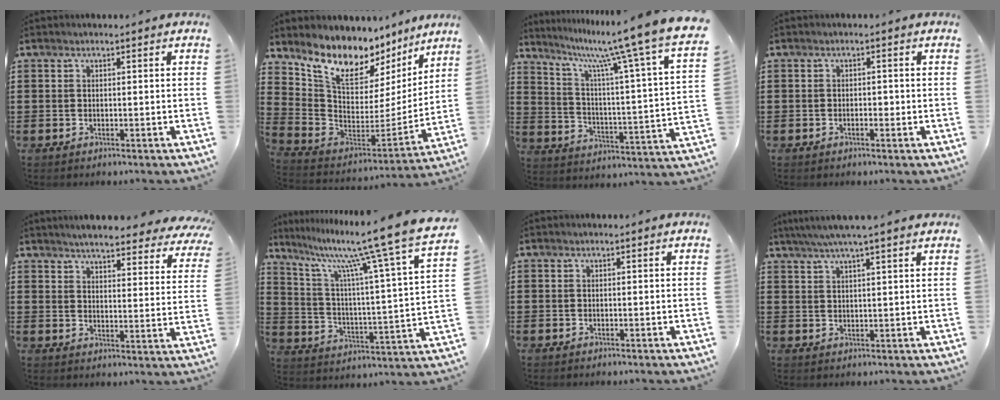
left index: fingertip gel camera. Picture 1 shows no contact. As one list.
[{"total": 9.9, "force": [7.7, 4.7, 4.2], "torque": [-0.122, -0.055, 0.138]}, {"total": 10.6, "force": [8.8, -1.2, 5.9], "torque": [-0.126, -0.076, 0.127]}, {"total": 1.0, "force": [-0.5, 0.4, 0.7], "torque": [-0.016, 0.000, -0.009]}, {"total": 4.8, "force": [4.7, -0.1, 1.1], "torque": [-0.042, -0.027, 0.080]}, {"total": 12.4, "force": [10.0, -0.6, 7.3], "torque": [-0.157, -0.079, 0.150]}, {"total": 0.0}, {"total": 4.1, "force": [3.3, -0.3, 2.3], "torque": [-0.055, -0.006, 0.059]}]